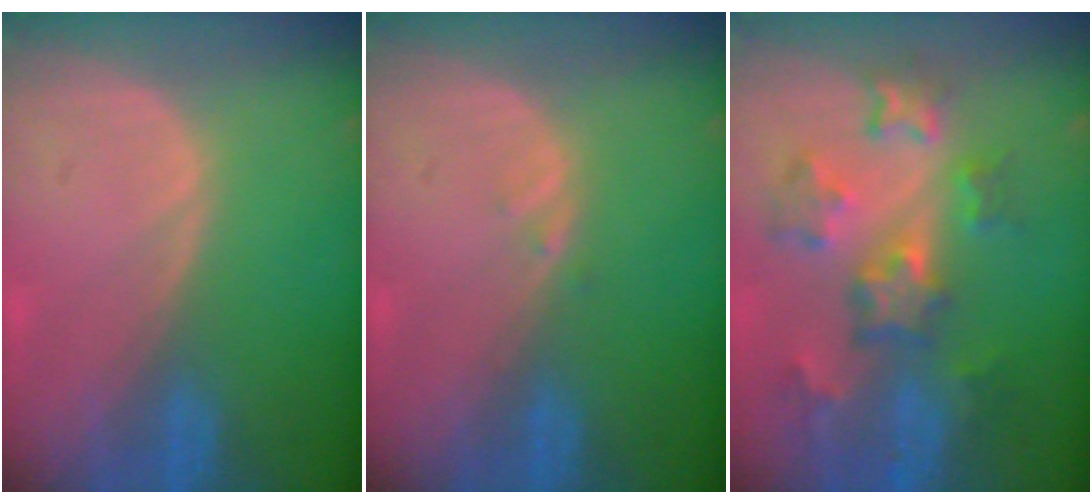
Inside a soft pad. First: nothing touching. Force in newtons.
{"total": 0.6, "press": 0.6, "slide": 0.1}
{"total": 8.7, "press": 7.8, "slide": 3.8}